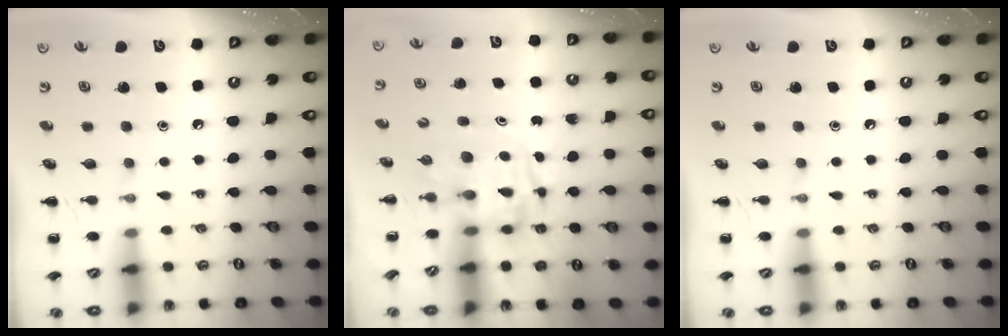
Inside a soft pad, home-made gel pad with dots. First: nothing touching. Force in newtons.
{"total": 3.4, "press": 3.4, "slide": 0.6}
{"total": 0.0}